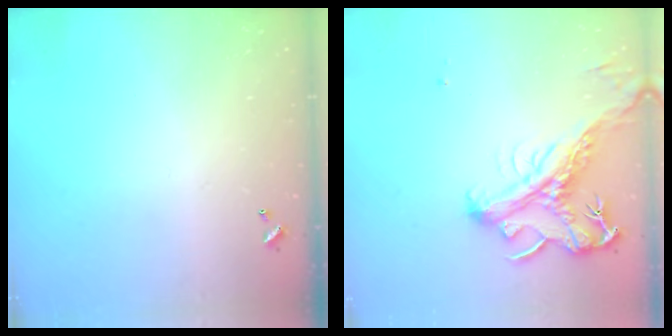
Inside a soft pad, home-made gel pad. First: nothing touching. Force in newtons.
{"total": 2.6, "press": 2.2, "slide": 1.4}